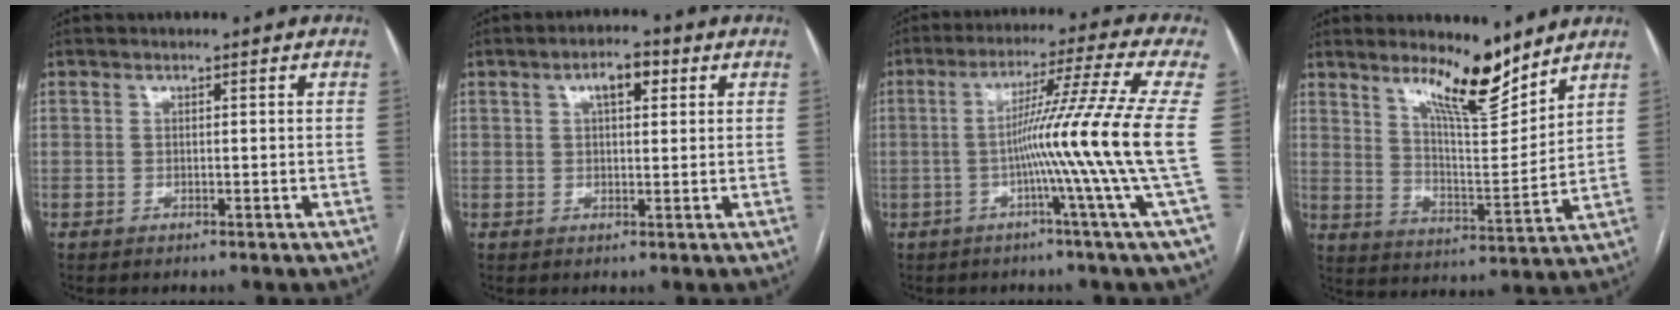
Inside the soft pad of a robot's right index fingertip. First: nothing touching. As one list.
[{"total": 4.4, "force": [1.8, 1.7, 3.7], "torque": [-0.062, 0.013, 0.028]}, {"total": 14.8, "force": [-1.9, -4.4, 14.0], "torque": [-0.214, -0.005, -0.036]}, {"total": 11.1, "force": [8.6, 1.6, 6.9], "torque": [-0.113, -0.018, 0.151]}]